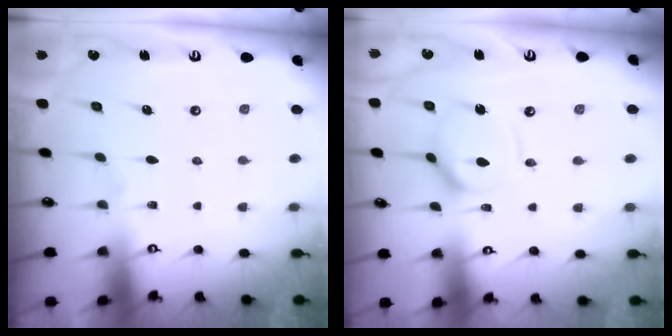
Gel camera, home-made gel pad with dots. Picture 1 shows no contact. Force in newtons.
{"total": 12.0, "press": 11.9, "slide": 1.4}